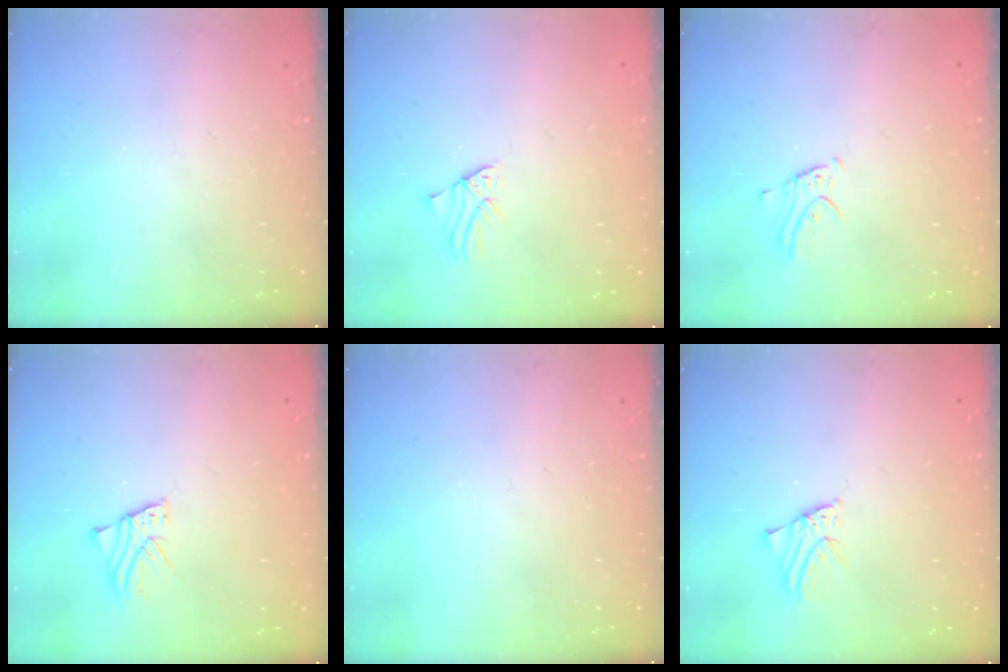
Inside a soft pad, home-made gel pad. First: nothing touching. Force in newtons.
{"total": 1.1, "press": 1.1, "slide": 0.2}
{"total": 2.9, "press": 2.9, "slide": 0.2}
{"total": 2.2, "press": 2.2, "slide": 0.1}
{"total": 0.0}
{"total": 0.9, "press": 0.9, "slide": 0.0}